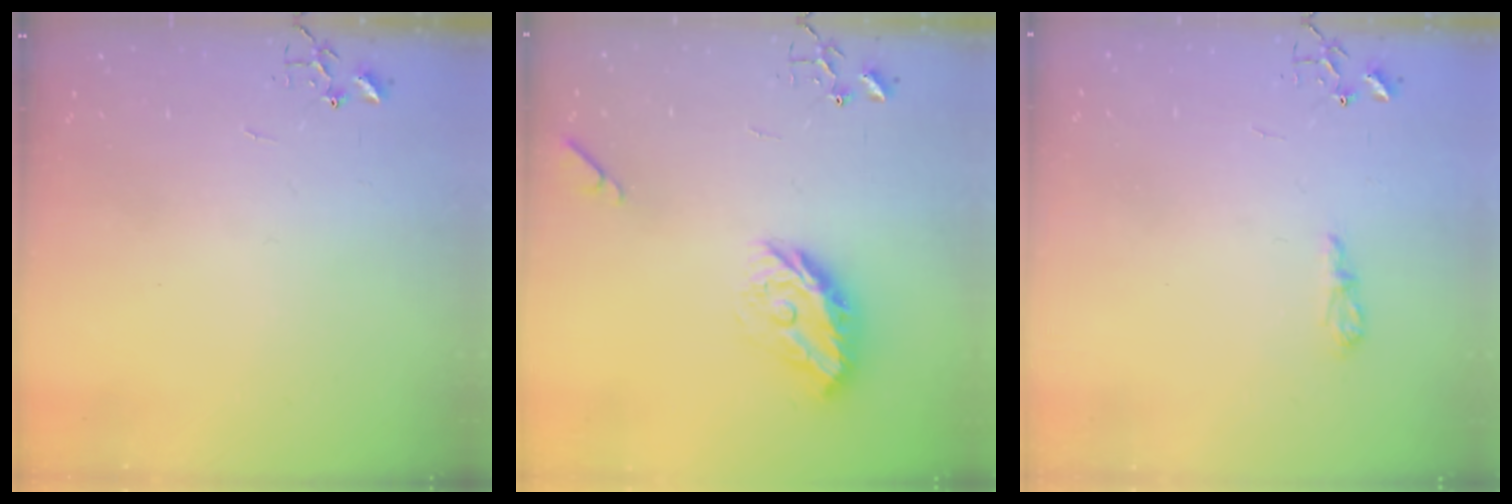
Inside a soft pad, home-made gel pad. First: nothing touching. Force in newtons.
{"total": 13.5, "press": 13.4, "slide": 0.7}
{"total": 6.3, "press": 6.2, "slide": 0.8}